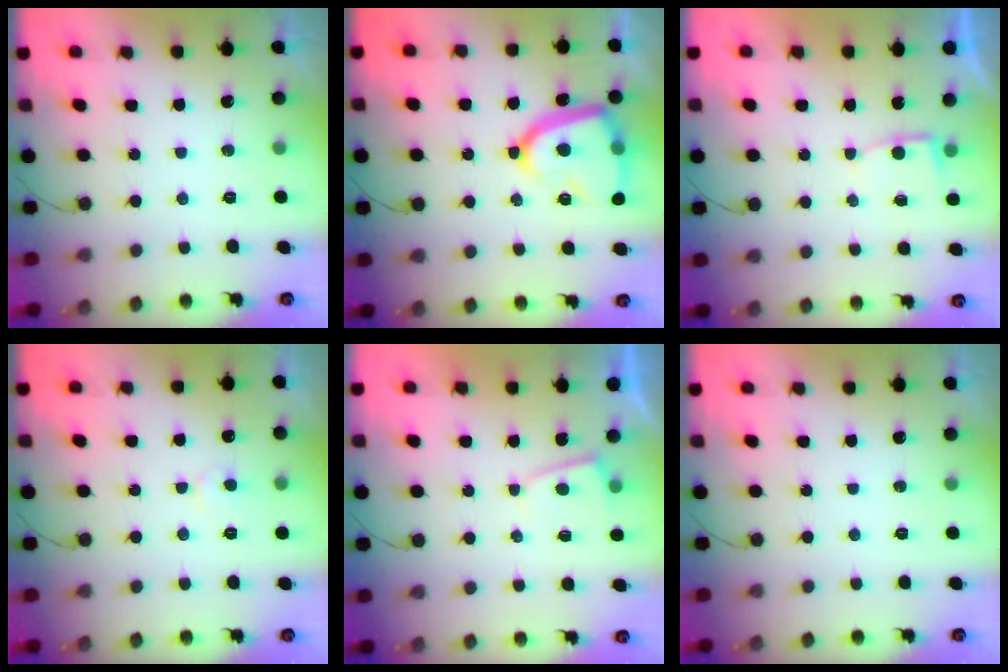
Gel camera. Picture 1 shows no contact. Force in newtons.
{"total": 17.6, "press": 17.5, "slide": 1.4}
{"total": 2.8, "press": 2.8, "slide": 0.3}
{"total": 3.7, "press": 3.7, "slide": 0.3}
{"total": 2.3, "press": 2.3, "slide": 0.3}
{"total": 0.0}